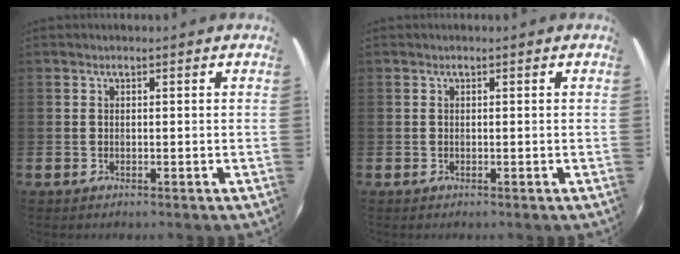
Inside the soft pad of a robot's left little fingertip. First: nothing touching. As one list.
[{"total": 0.0}]